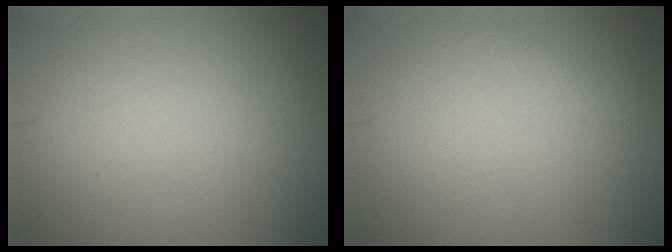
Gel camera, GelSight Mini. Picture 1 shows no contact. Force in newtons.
{"total": 0.8, "press": 0.8, "slide": 0.1}